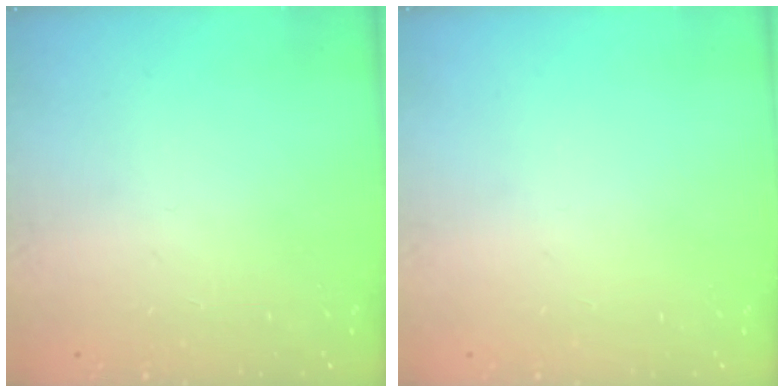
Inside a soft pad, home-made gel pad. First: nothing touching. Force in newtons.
{"total": 0.0}